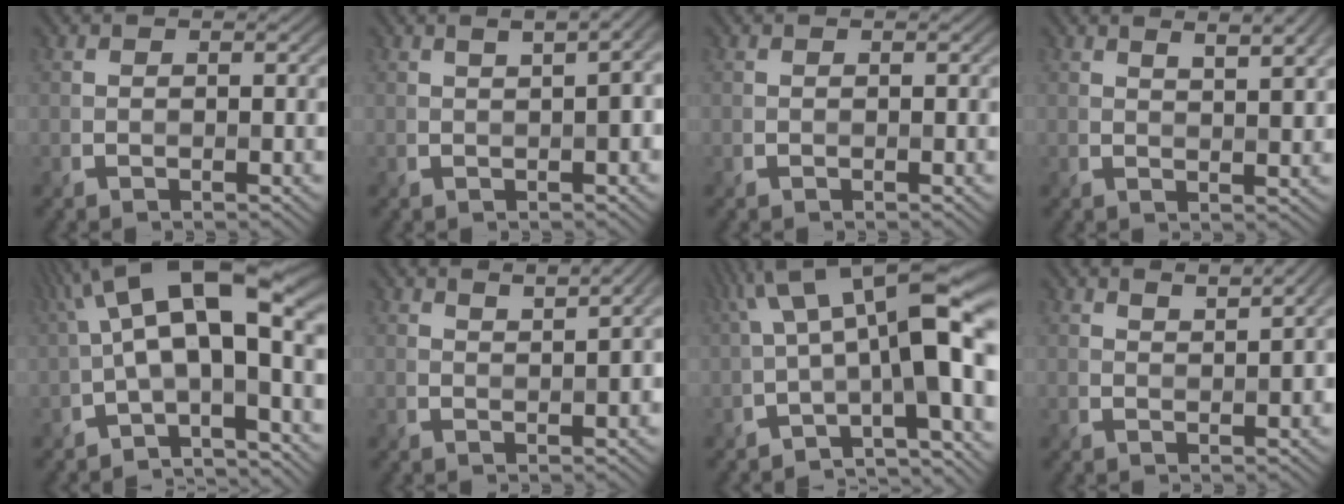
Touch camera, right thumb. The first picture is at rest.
{"total": 4.4, "force": [1.2, 1.7, 3.8], "torque": [-0.034, 0.021, 0.009]}
{"total": 0.0}
{"total": 4.4, "force": [2.7, 1.0, 3.3], "torque": [-0.058, 0.005, 0.047]}
{"total": 14.4, "force": [0.9, 5.3, 13.4], "torque": [-0.224, 0.026, 0.004]}
{"total": 3.2, "force": [2.0, 0.6, 2.5], "torque": [-0.040, 0.010, 0.035]}
{"total": 12.8, "force": [0.6, 3.7, 12.3], "torque": [-0.194, 0.024, 0.007]}
{"total": 2.9, "force": [2.0, 0.5, 2.0], "torque": [-0.035, 0.007, 0.038]}